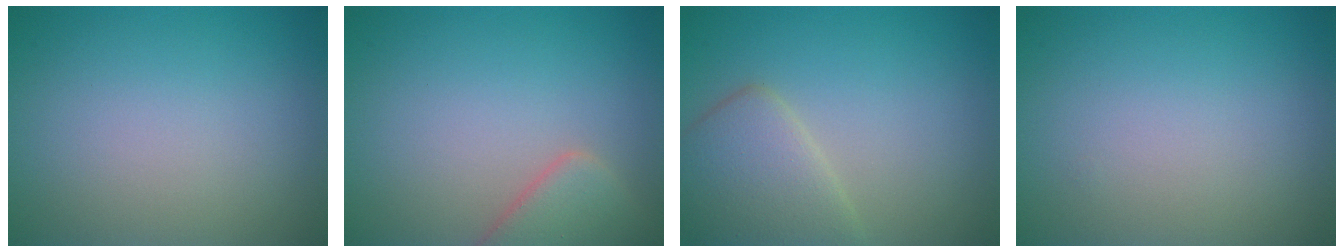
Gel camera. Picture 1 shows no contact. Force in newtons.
{"total": 3.4, "press": 3.3, "slide": 0.4}
{"total": 4.4, "press": 4.4, "slide": 0.3}
{"total": 0.0}